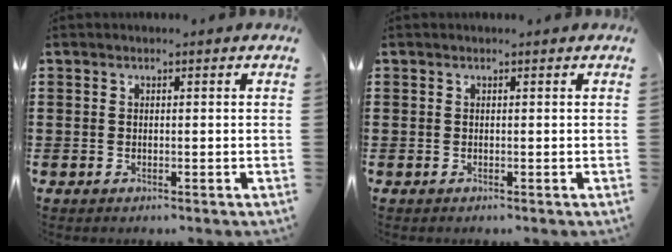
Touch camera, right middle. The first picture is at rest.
{"total": 0.0}